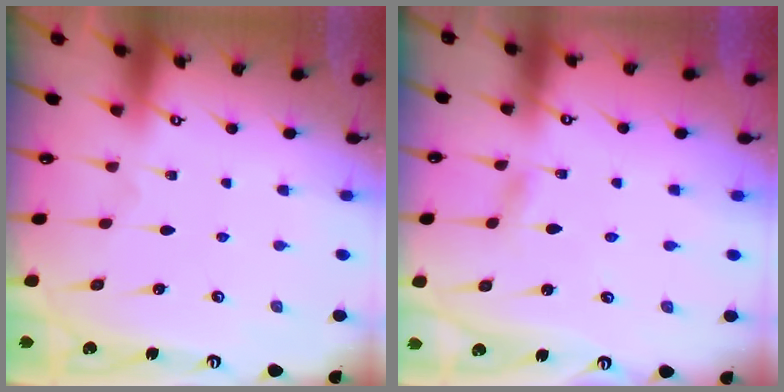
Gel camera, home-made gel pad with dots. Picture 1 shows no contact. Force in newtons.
{"total": 2.1, "press": 2.1, "slide": 0.2}